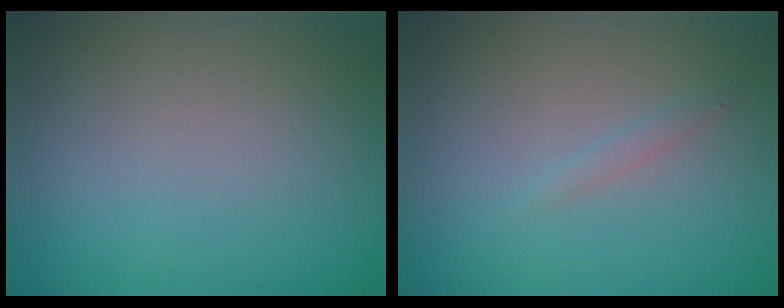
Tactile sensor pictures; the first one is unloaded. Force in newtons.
{"total": 0.7, "press": 0.7, "slide": 0.1}